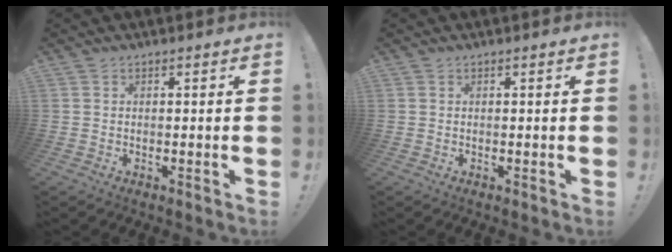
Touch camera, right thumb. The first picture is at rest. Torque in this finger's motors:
{"motor_torque": [0.00, 0.00, 0.00, 0.00, 0.00]}